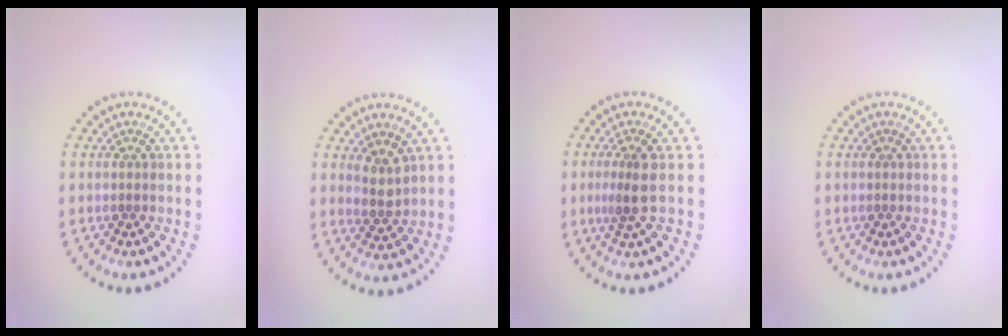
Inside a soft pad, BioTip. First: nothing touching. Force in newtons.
{"total": 2.0, "press": 1.7, "slide": 1.0}
{"total": 2.3, "press": 1.8, "slide": 1.5}
{"total": 0.0}